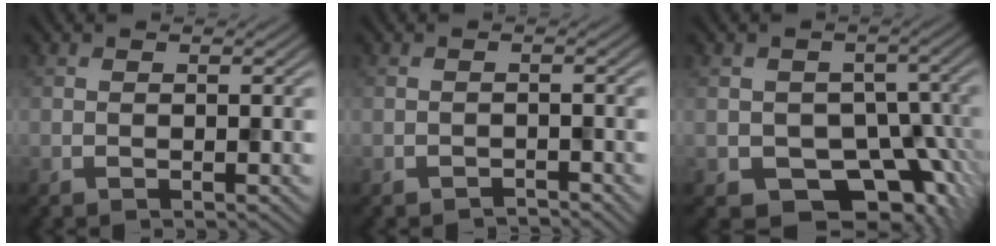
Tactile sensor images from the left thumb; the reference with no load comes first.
{"total": 1.5, "force": [-1.3, -0.2, -0.7], "torque": [0.021, 0.003, -0.023]}
{"total": 9.5, "force": [-4.0, 7.5, 4.1], "torque": [-0.036, -0.020, -0.039]}